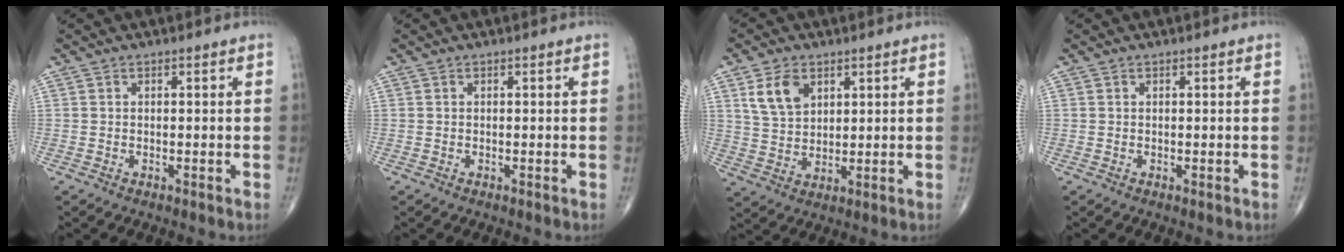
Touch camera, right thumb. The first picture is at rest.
{"total": 0.0}
{"total": 7.4, "force": [3.4, 4.8, 4.4], "torque": [-0.066, -0.014, 0.070]}
{"total": 0.0}